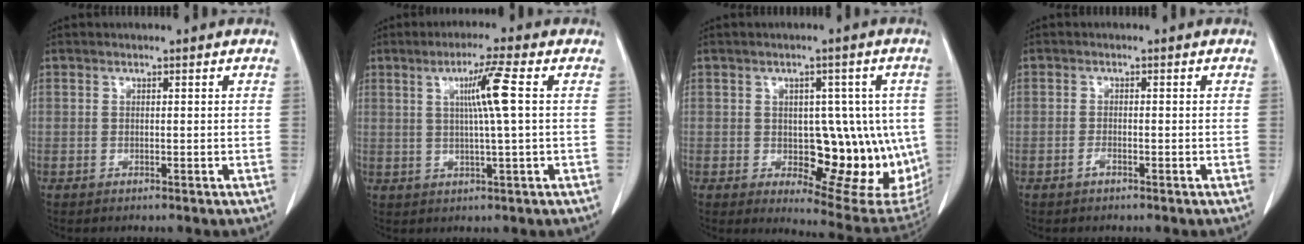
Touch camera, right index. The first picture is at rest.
{"total": 6.3, "force": [1.4, -1.1, 6.1], "torque": [-0.106, 0.002, 0.028]}
{"total": 14.5, "force": [-1.8, 6.7, 12.7], "torque": [-0.130, 0.007, -0.002]}
{"total": 0.8, "force": [-0.7, 0.2, 0.5], "torque": [-0.009, 0.002, -0.011]}